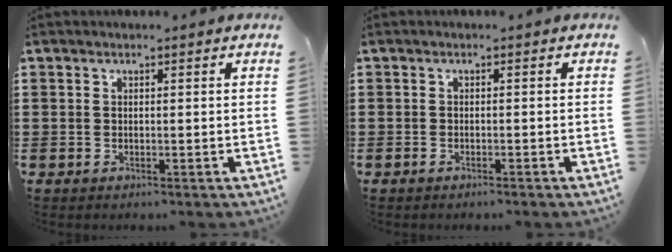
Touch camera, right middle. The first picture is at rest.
{"total": 0.6, "force": [-0.5, 0.1, 0.3], "torque": [-0.006, -0.002, -0.010]}